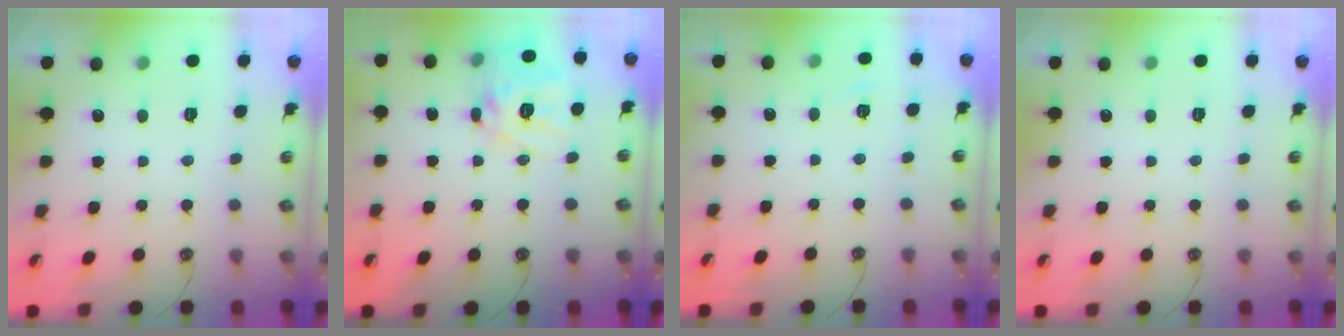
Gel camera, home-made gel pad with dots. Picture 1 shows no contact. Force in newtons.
{"total": 14.9, "press": 14.8, "slide": 1.3}
{"total": 3.0, "press": 2.9, "slide": 0.4}
{"total": 0.0}